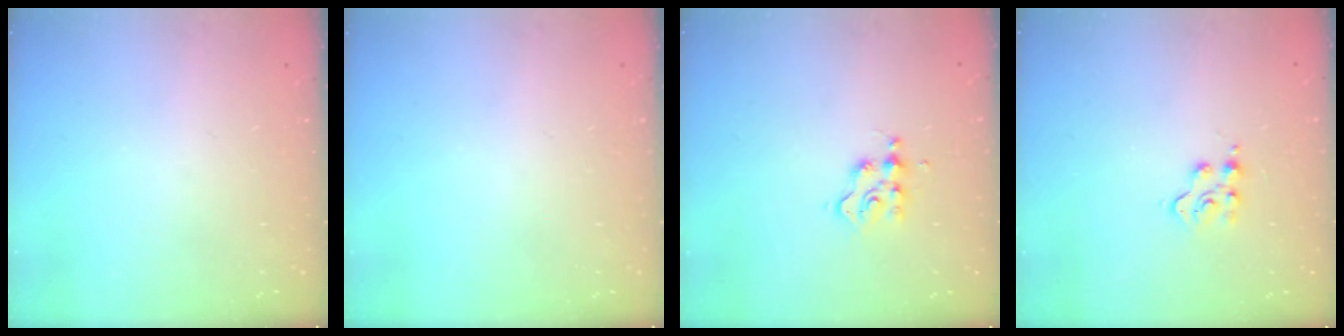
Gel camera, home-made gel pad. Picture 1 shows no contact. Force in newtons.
{"total": 0.0}
{"total": 3.7, "press": 3.7, "slide": 0.3}
{"total": 4.2, "press": 4.1, "slide": 0.5}